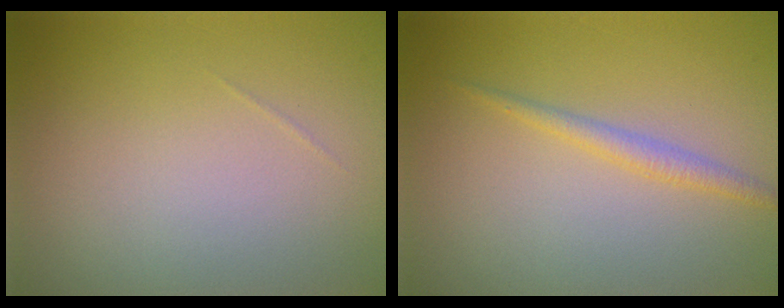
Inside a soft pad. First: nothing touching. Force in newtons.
{"total": 1.4, "press": 1.4, "slide": 0.1}